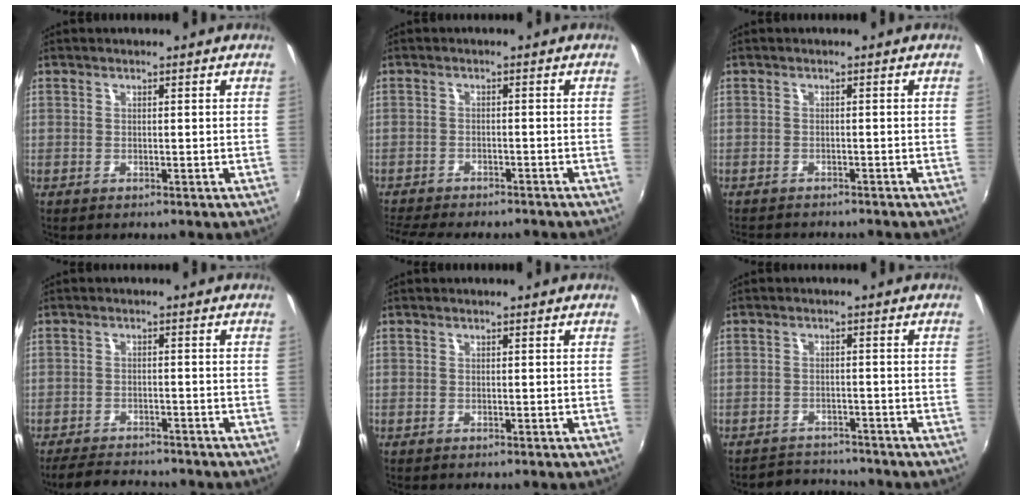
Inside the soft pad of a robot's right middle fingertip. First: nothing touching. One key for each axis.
{"total": 10.5, "fx": -9.3, "fy": 2.5, "fz": 4.2, "tx": -0.104, "ty": -0.025, "tz": -0.144}
{"total": 4.6, "fx": -4.3, "fy": 1.0, "fz": 1.4, "tx": -0.036, "ty": -0.016, "tz": -0.065}
{"total": 7.5, "fx": -6.8, "fy": 2.0, "fz": 2.3, "tx": -0.069, "ty": -0.010, "tz": -0.107}
{"total": 0.0}
{"total": 4.6, "fx": -4.4, "fy": 1.1, "fz": -0.4, "tx": -0.008, "ty": 0.008, "tz": -0.075}